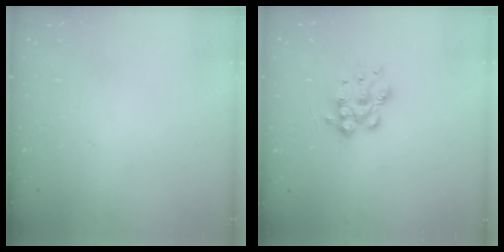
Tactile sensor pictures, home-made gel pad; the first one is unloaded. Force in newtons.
{"total": 10.9, "press": 10.9, "slide": 0.5}